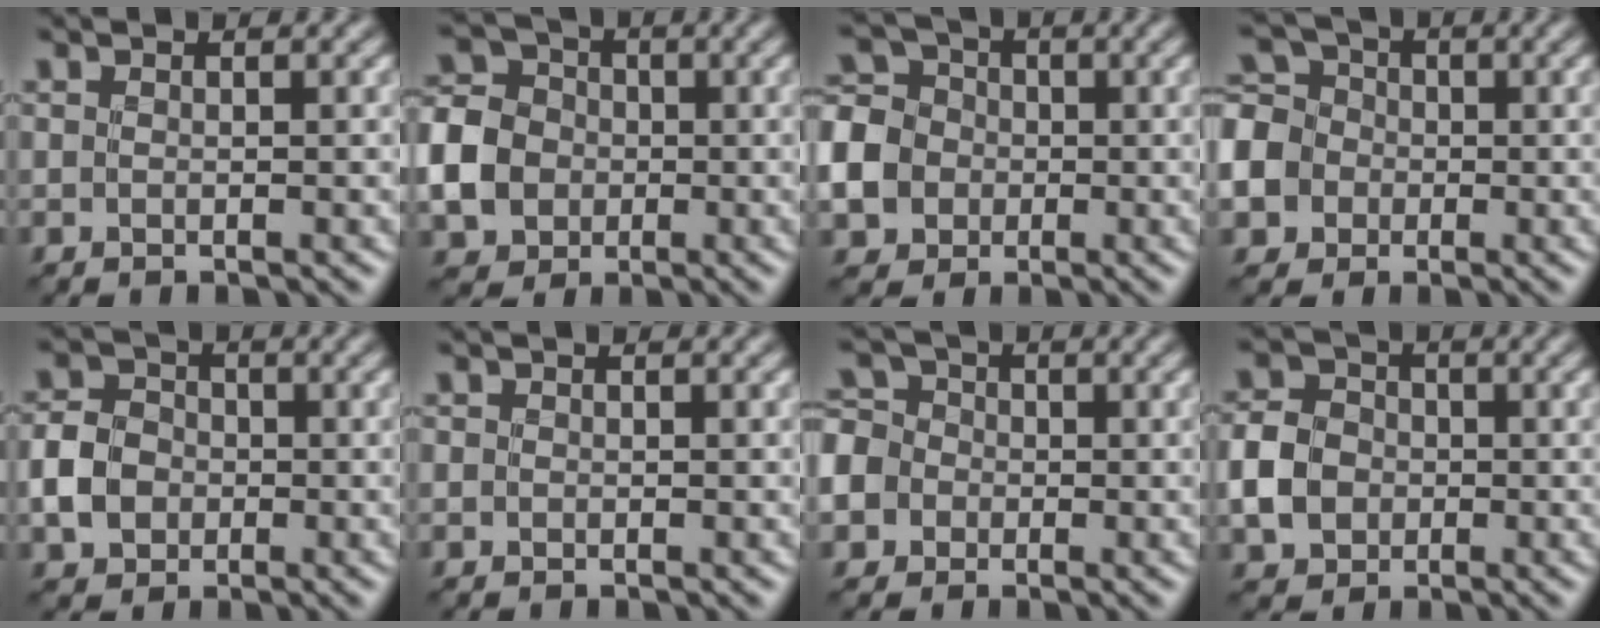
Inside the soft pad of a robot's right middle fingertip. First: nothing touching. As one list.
[{"total": 6.9, "force": [-1.3, 5.9, 3.4], "torque": [-0.083, 0.000, -0.034]}, {"total": 9.2, "force": [-2.7, 8.1, 3.6], "torque": [-0.092, -0.016, -0.073]}, {"total": 9.9, "force": [-3.4, 8.7, 3.3], "torque": [-0.088, -0.011, -0.086]}, {"total": 4.2, "force": [-0.9, 3.5, 2.0], "torque": [-0.042, 0.004, -0.025]}, {"total": 0.5, "force": [0.0, 0.5, 0.0], "torque": [0.004, -0.002, -0.003]}, {"total": 8.8, "force": [-3.2, 7.6, 2.9], "torque": [-0.080, 0.000, -0.087]}, {"total": 4.7, "force": [-0.9, 4.0, 2.3], "torque": [-0.049, 0.004, -0.026]}]